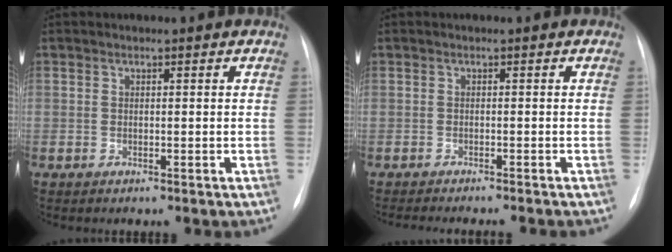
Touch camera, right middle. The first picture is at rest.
{"total": 9.9, "force": [-8.9, 0.5, 4.3], "torque": [-0.041, -0.017, -0.113]}